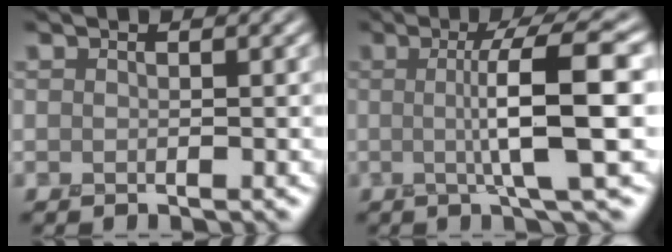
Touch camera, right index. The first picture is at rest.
{"total": 7.8, "force": [0.3, 1.3, 7.6], "torque": [-0.114, 0.008, 0.003]}